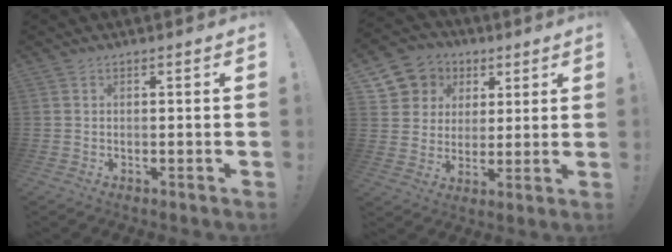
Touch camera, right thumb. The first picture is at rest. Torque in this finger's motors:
{"motor_torque": [-0.32, 0.57, -0.29, 0.39, 0.08]}